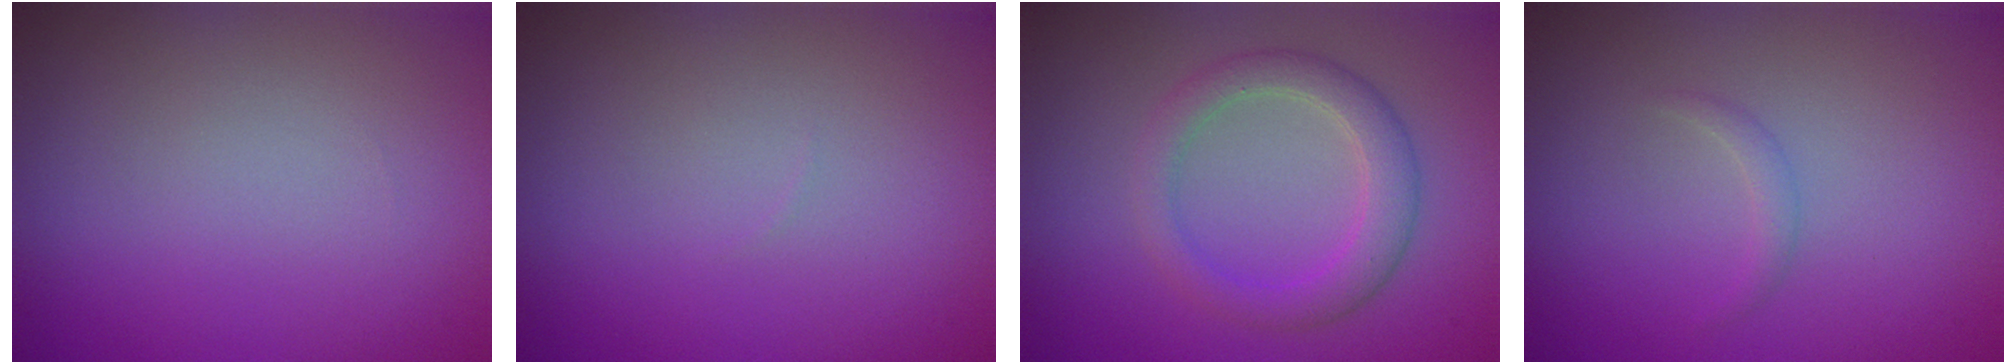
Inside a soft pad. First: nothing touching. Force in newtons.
{"total": 0.0}
{"total": 3.3, "press": 3.3, "slide": 0.1}
{"total": 0.8, "press": 0.8, "slide": 0.0}